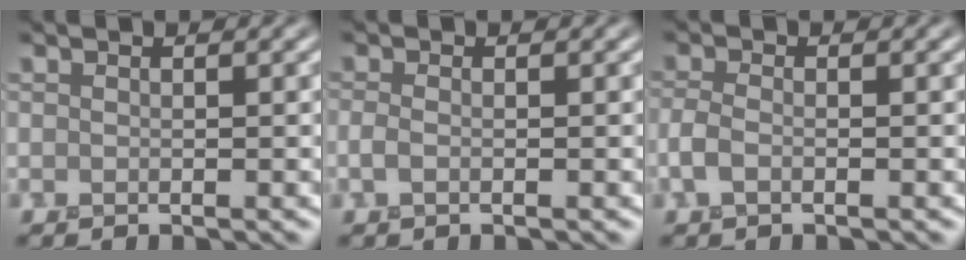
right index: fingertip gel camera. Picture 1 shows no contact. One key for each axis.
{"total": 0.9, "fx": -0.4, "fy": 0.2, "fz": 0.8, "tx": -0.023, "ty": 0.000, "tz": -0.011}
{"total": 1.6, "fx": -0.7, "fy": 0.7, "fz": 1.2, "tx": -0.033, "ty": 0.003, "tz": -0.019}